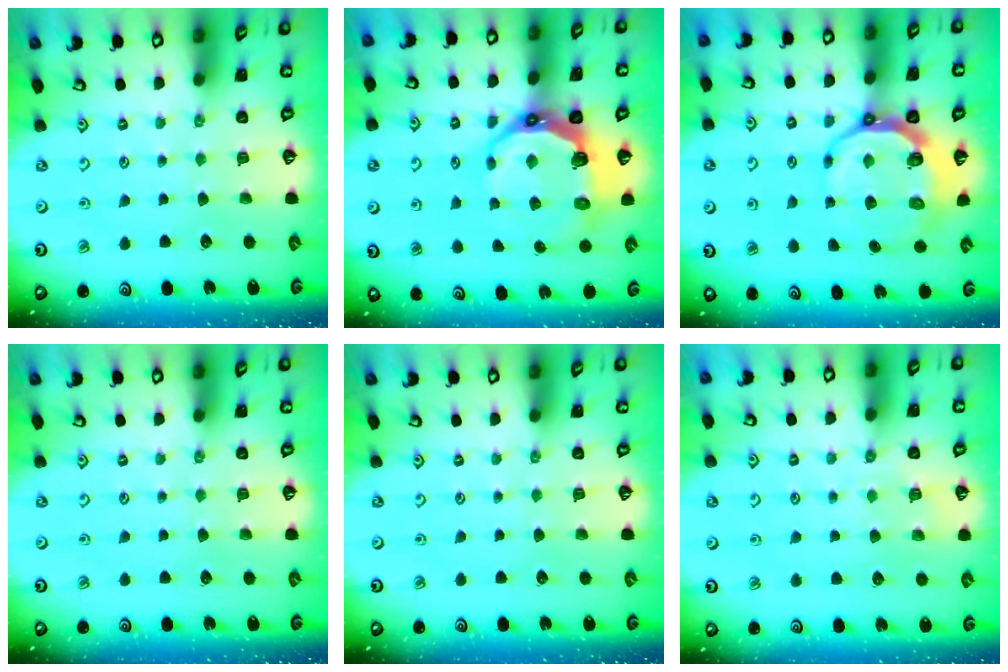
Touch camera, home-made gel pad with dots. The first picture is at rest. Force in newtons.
{"total": 11.6, "press": 10.5, "slide": 5.1}
{"total": 10.1, "press": 9.1, "slide": 4.4}
{"total": 0.0}
{"total": 0.0}
{"total": 4.3, "press": 4.2, "slide": 0.9}